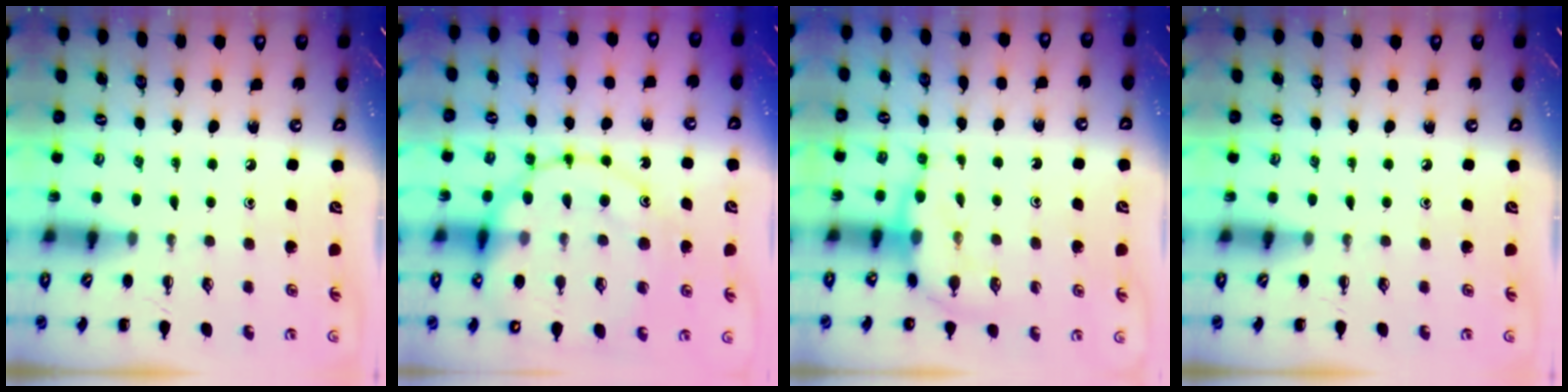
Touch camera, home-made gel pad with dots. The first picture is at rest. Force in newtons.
{"total": 20.9, "press": 20.8, "slide": 2.3}
{"total": 7.5, "press": 7.5, "slide": 1.0}
{"total": 0.0}